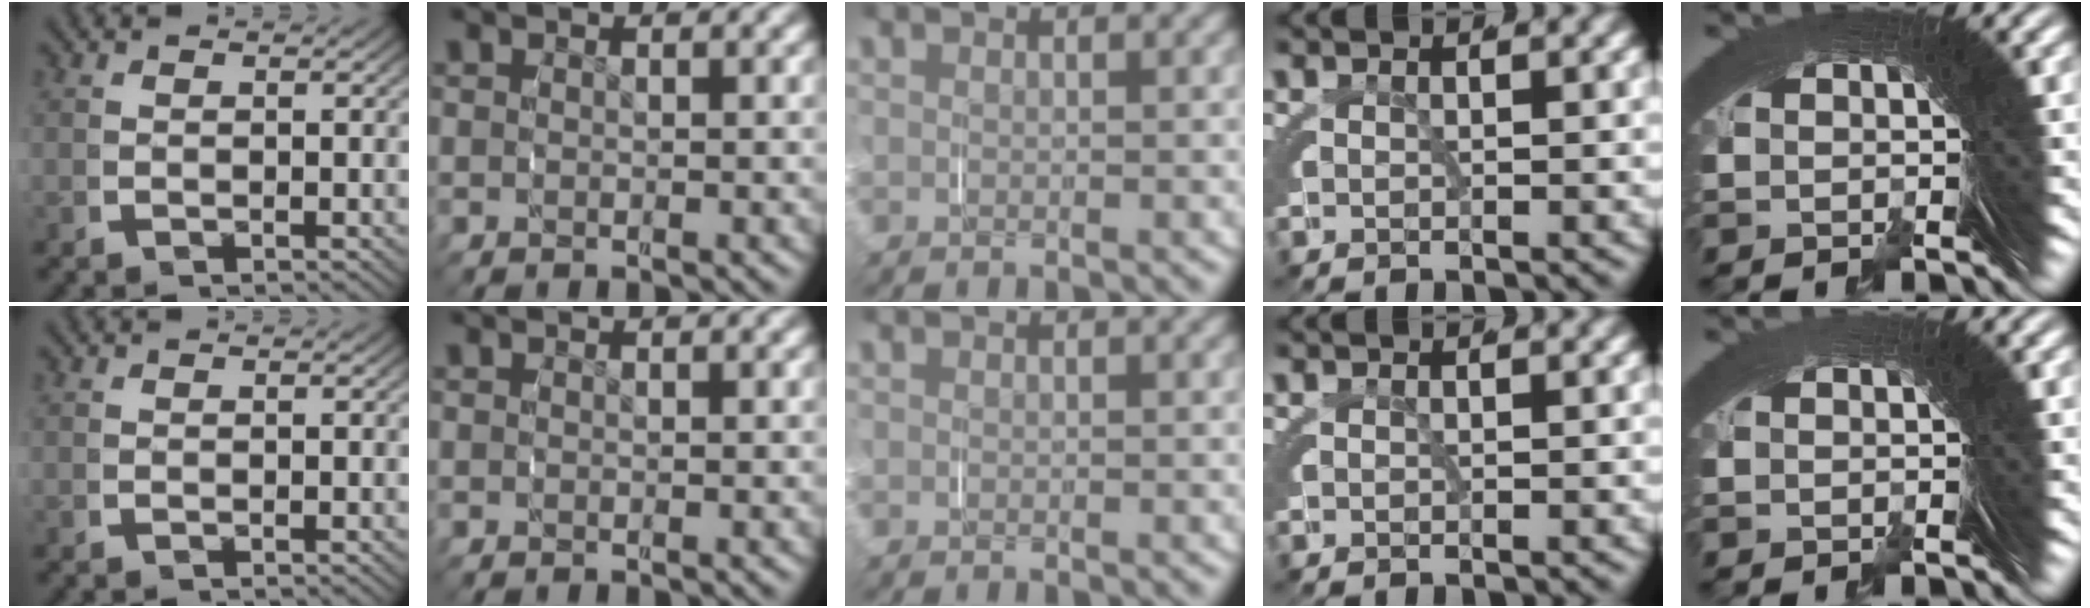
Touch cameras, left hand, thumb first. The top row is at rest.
{"little": {"total": 0.5, "force": [-0.3, -0.3, -0.3], "torque": [0.006, 0.003, -0.007]}}